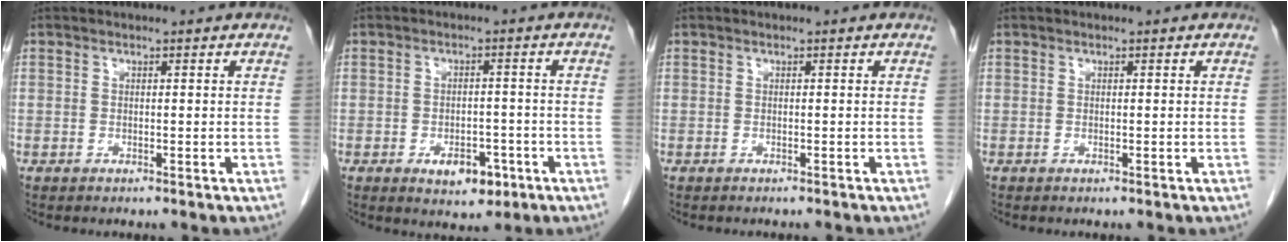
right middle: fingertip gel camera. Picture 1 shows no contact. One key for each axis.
{"total": 5.2, "fx": -2.5, "fy": 2.9, "fz": 3.5, "tx": -0.045, "ty": 0.004, "tz": -0.028}
{"total": 1.6, "fx": -1.5, "fy": 0.2, "fz": 0.5, "tx": -0.007, "ty": -0.001, "tz": -0.018}
{"total": 0.0}